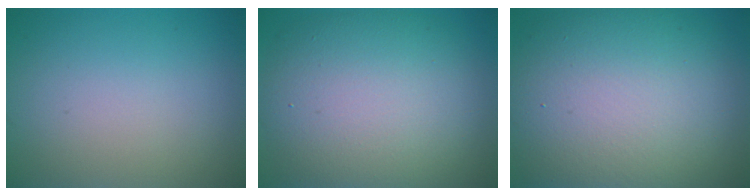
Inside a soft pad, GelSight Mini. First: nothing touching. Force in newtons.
{"total": 11.0, "press": 11.0, "slide": 0.8}
{"total": 14.7, "press": 14.7, "slide": 0.9}